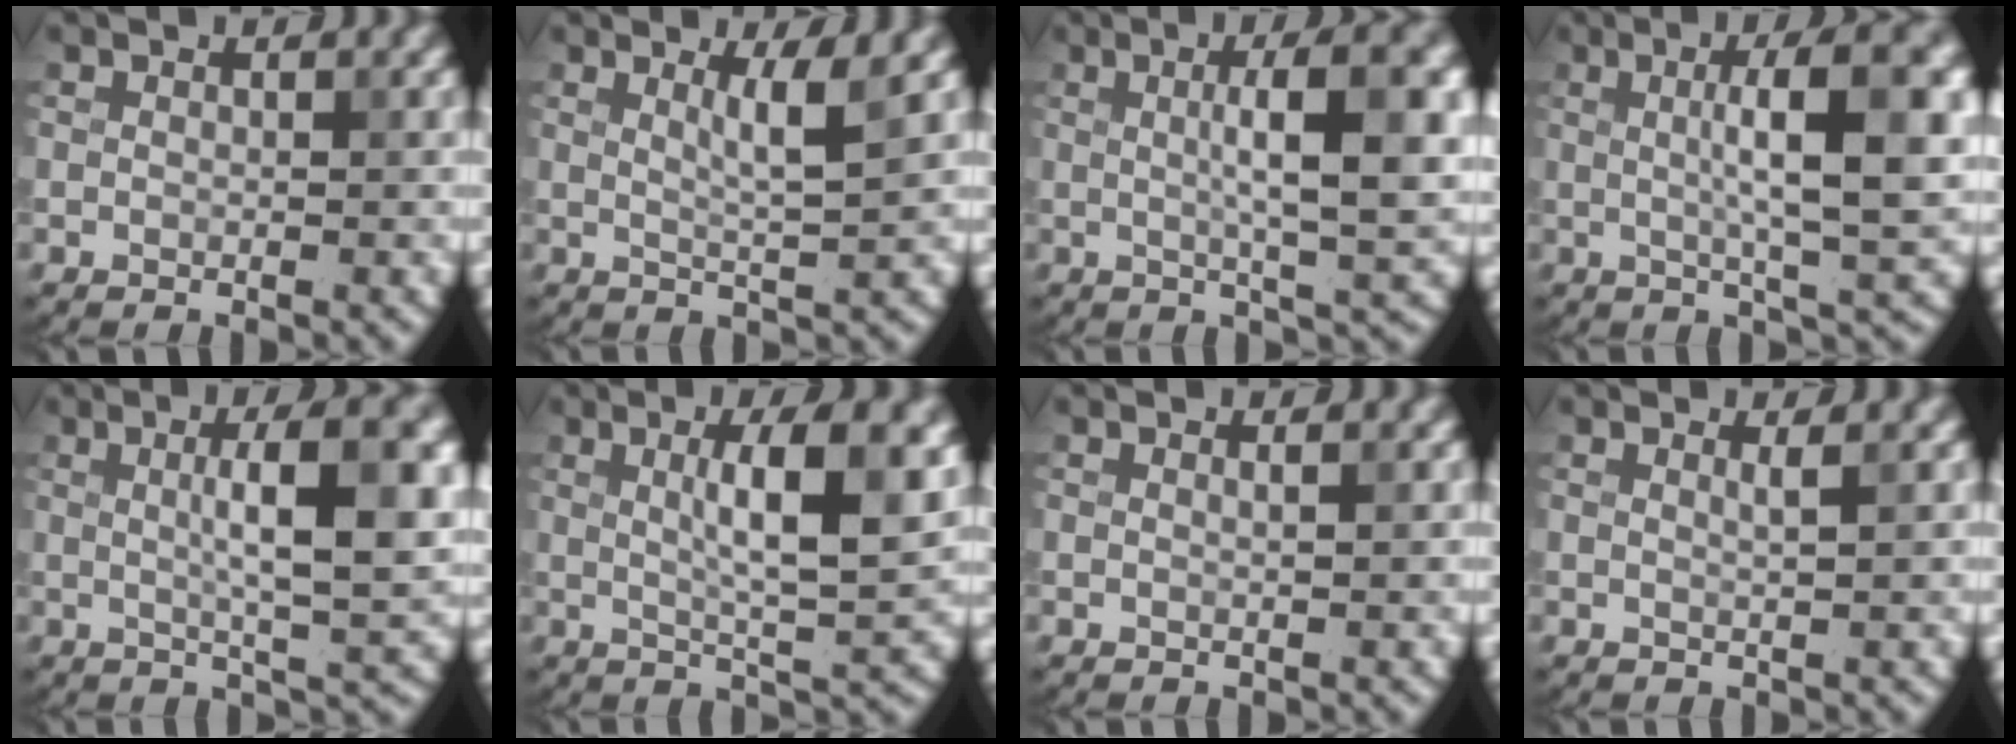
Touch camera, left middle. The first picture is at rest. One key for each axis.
{"total": 2.7, "fx": 1.1, "fy": 0.4, "fz": 2.5, "tx": -0.036, "ty": -0.002, "tz": 0.017}
{"total": 8.4, "fx": 1.3, "fy": 2.0, "fz": 8.1, "tx": -0.101, "ty": 0.011, "tz": 0.016}
{"total": 9.3, "fx": 1.5, "fy": 2.1, "fz": 8.9, "tx": -0.112, "ty": 0.011, "tz": 0.020}
{"total": 8.2, "fx": 1.3, "fy": 1.9, "fz": 7.8, "tx": -0.101, "ty": 0.011, "tz": 0.017}
{"total": 7.0, "fx": 1.6, "fy": 1.5, "fz": 6.6, "tx": -0.094, "ty": 0.004, "tz": 0.026}
{"total": 0.8, "fx": 0.4, "fy": 0.3, "fz": 0.6, "tx": -0.001, "ty": -0.001, "tz": -0.002}
{"total": 1.0, "fx": 0.5, "fy": 0.3, "fz": 0.9, "tx": -0.005, "ty": 0.000, "tz": 0.004}